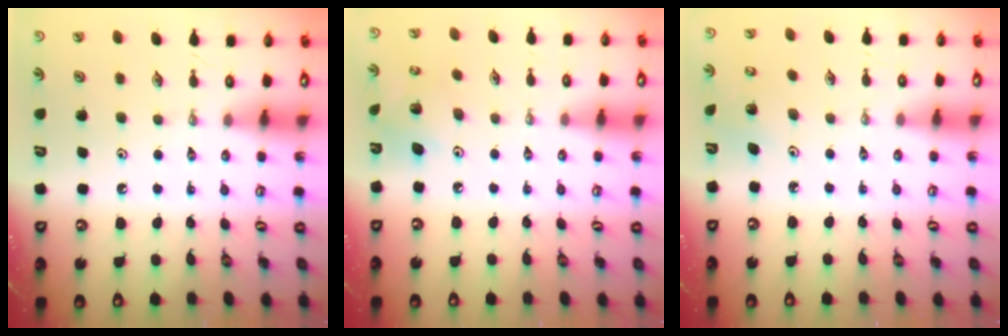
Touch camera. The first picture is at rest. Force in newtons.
{"total": 6.0, "press": 6.0, "slide": 0.2}
{"total": 2.4, "press": 2.4, "slide": 0.2}